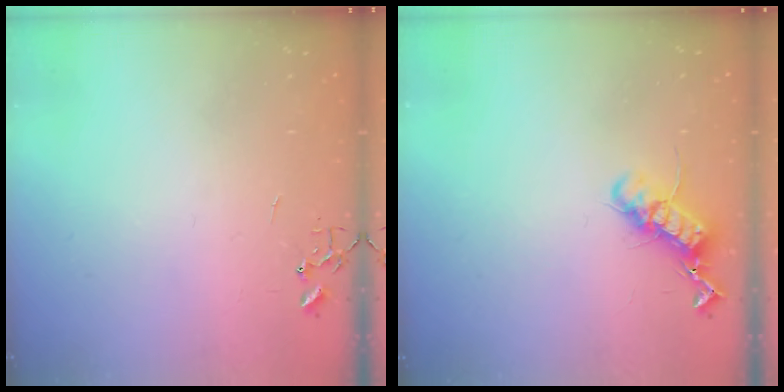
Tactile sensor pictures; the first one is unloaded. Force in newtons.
{"total": 12.5, "press": 12.5, "slide": 0.4}